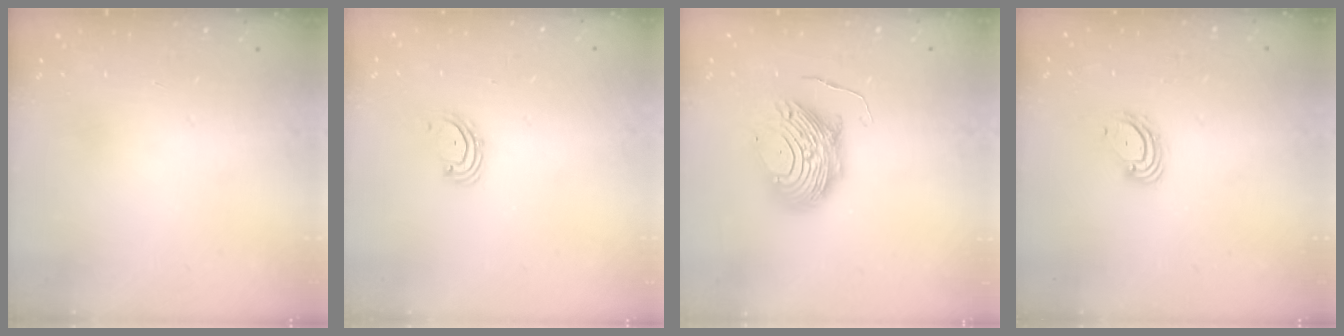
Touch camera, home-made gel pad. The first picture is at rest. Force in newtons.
{"total": 2.3, "press": 2.3, "slide": 0.5}
{"total": 10.5, "press": 10.4, "slide": 1.0}
{"total": 5.0, "press": 4.9, "slide": 0.4}